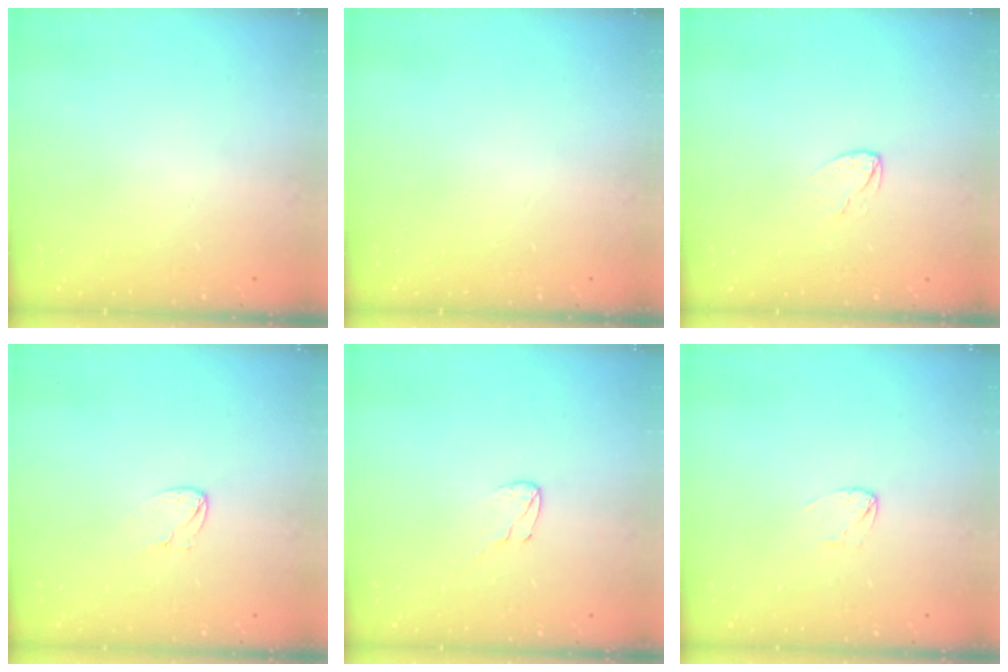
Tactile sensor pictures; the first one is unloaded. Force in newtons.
{"total": 0.0}
{"total": 3.0, "press": 3.0, "slide": 0.3}
{"total": 4.2, "press": 4.2, "slide": 0.4}
{"total": 2.7, "press": 2.7, "slide": 0.2}
{"total": 3.2, "press": 3.2, "slide": 0.2}